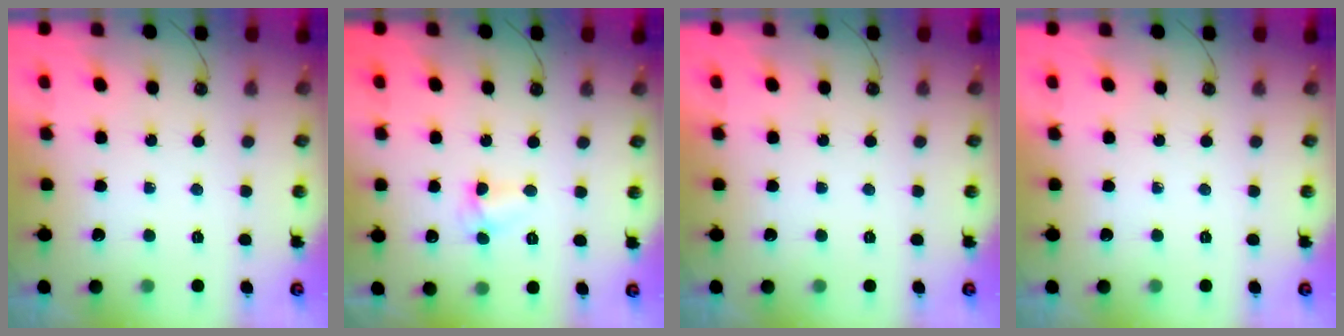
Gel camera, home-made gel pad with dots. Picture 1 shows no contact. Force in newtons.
{"total": 3.9, "press": 3.9, "slide": 0.4}
{"total": 0.0}
{"total": 0.0}